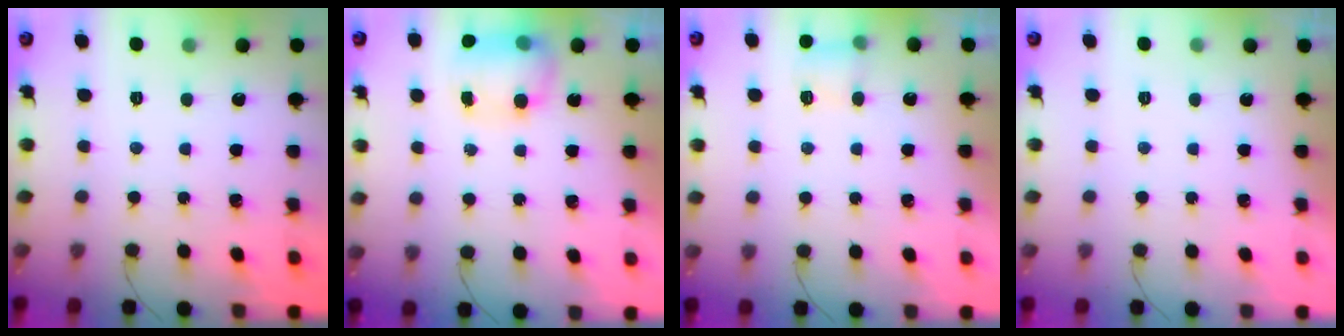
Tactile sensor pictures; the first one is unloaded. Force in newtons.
{"total": 8.0, "press": 8.0, "slide": 0.6}
{"total": 4.6, "press": 4.4, "slide": 1.2}
{"total": 0.0}